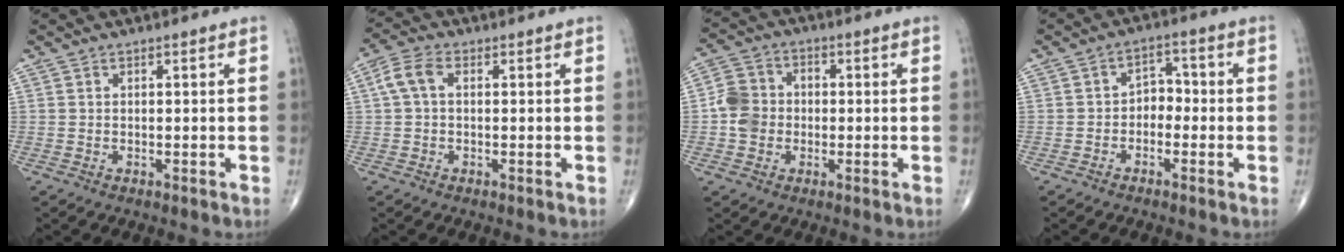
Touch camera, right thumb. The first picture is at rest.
{"total": 4.7, "force": [0.7, 2.8, 3.7], "torque": [-0.080, 0.016, 0.009]}
{"total": 7.2, "force": [-0.9, 6.2, 3.6], "torque": [-0.054, 0.022, -0.028]}
{"total": 4.1, "force": [-1.2, 3.0, 2.5], "torque": [-0.018, 0.025, -0.033]}